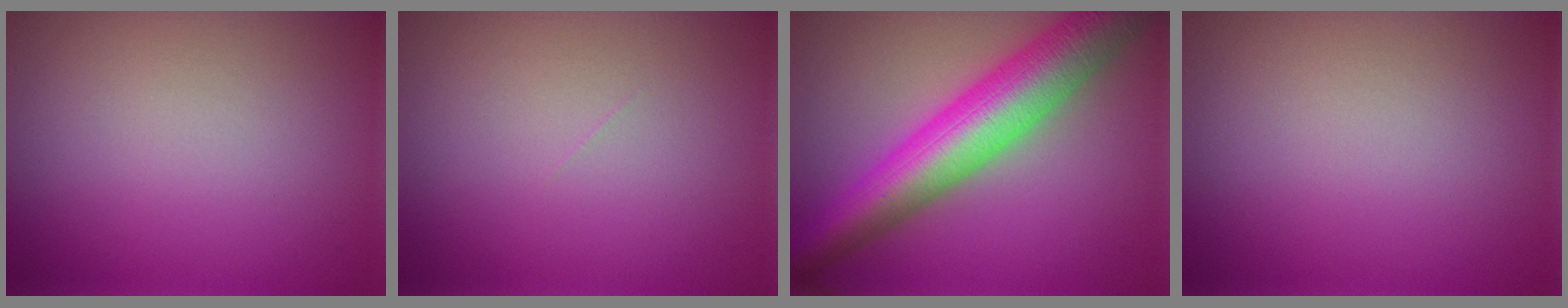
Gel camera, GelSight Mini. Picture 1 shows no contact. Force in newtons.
{"total": 0.0}
{"total": 10.0, "press": 10.0, "slide": 0.3}
{"total": 0.0}